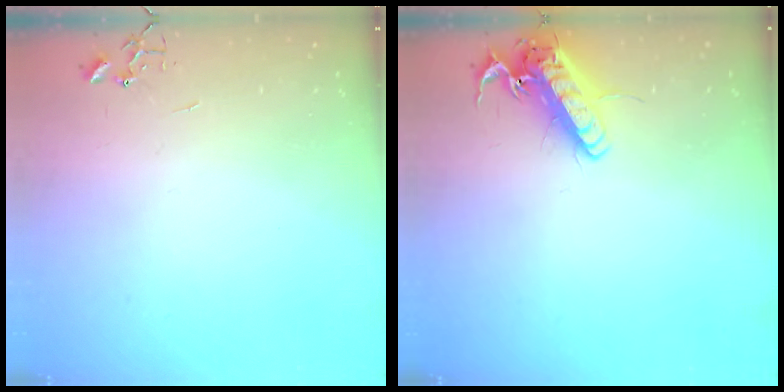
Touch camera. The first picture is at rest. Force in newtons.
{"total": 14.6, "press": 14.4, "slide": 2.4}